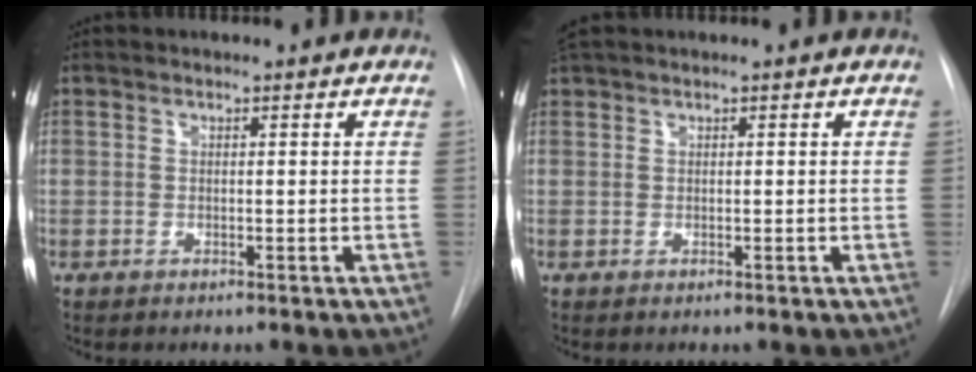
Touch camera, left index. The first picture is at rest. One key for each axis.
{"total": 1.3, "fx": 1.3, "fy": 0.0, "fz": 0.4, "tx": -0.011, "ty": 0.024, "tz": 0.031}